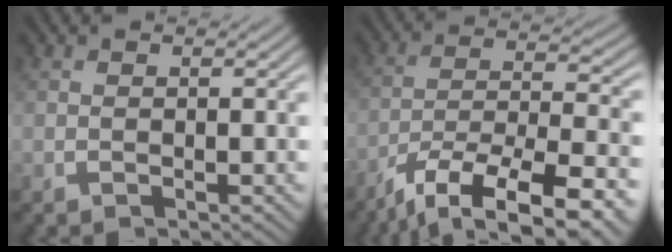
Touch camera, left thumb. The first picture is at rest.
{"total": 14.6, "force": [-10.1, 4.7, 9.5], "torque": [-0.163, -0.026, -0.151]}